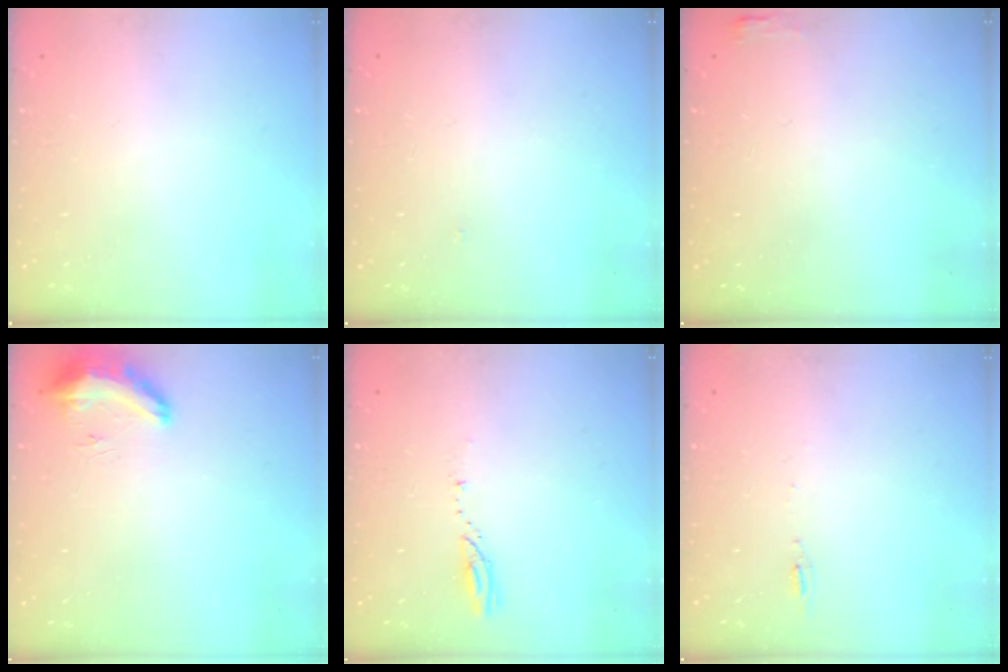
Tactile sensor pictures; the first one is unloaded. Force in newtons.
{"total": 15.5, "press": 3.5, "slide": 15.1}
{"total": 2.7, "press": 2.6, "slide": 0.8}
{"total": 17.3, "press": 10.6, "slide": 13.6}
{"total": 3.2, "press": 3.2, "slide": 0.4}
{"total": 5.0, "press": 4.7, "slide": 1.7}